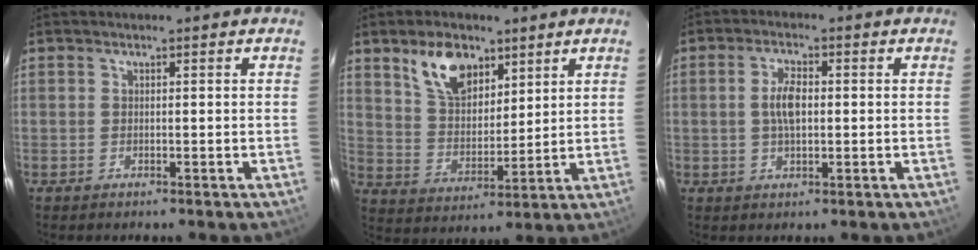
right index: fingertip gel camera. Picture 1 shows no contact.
{"total": 10.9, "force": [6.5, 6.1, 6.2], "torque": [-0.110, 0.015, 0.127]}
{"total": 4.8, "force": [0.1, 2.3, 4.2], "torque": [-0.084, 0.007, 0.004]}